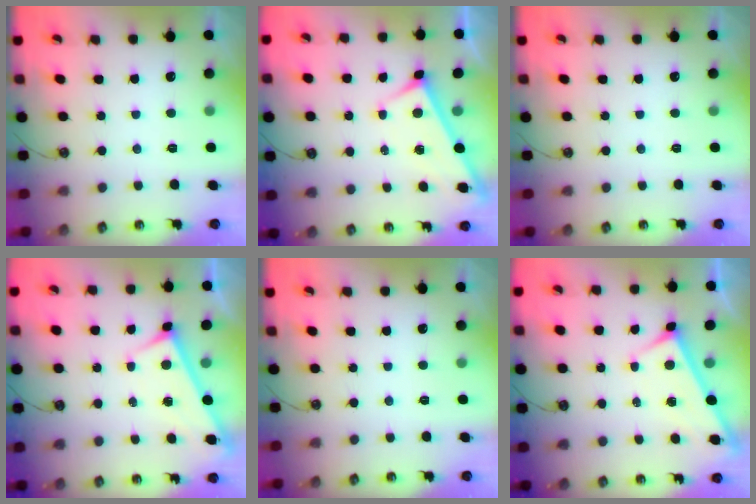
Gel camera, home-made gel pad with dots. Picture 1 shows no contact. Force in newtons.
{"total": 2.9, "press": 2.9, "slide": 0.3}
{"total": 0.0}
{"total": 2.9, "press": 2.9, "slide": 0.3}
{"total": 0.0}
{"total": 2.9, "press": 2.9, "slide": 0.3}